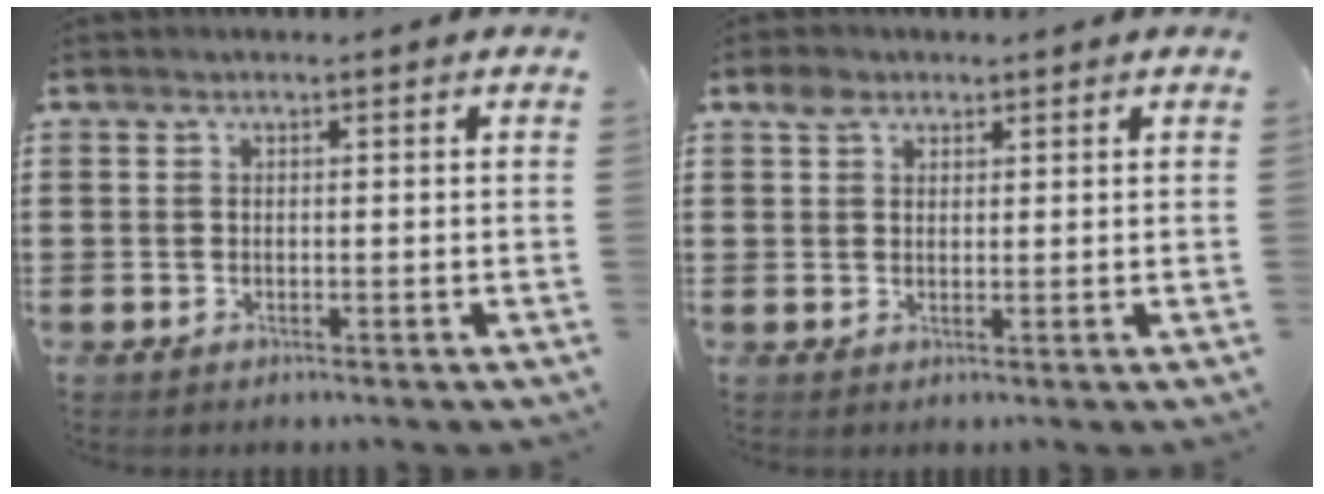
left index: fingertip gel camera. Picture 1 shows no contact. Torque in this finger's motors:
{"motor_torque": [0.54, 0.56, 0.16, 0.04]}